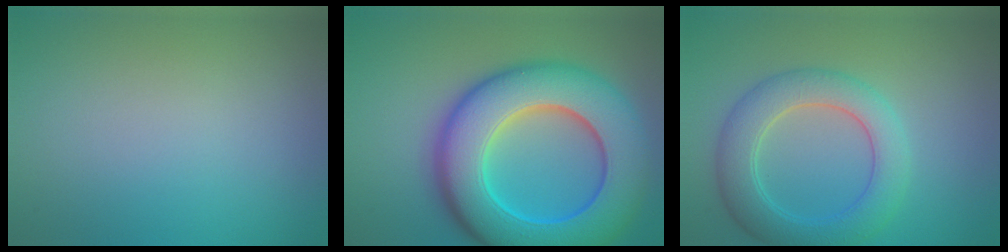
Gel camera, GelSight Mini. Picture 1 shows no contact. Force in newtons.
{"total": 13.9, "press": 13.9, "slide": 0.2}
{"total": 5.5, "press": 5.5, "slide": 0.4}